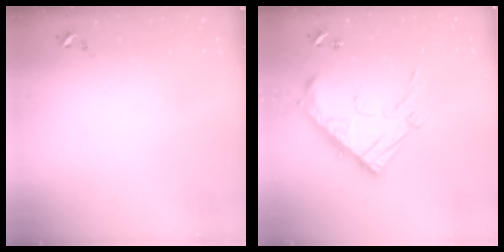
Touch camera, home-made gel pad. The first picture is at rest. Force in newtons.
{"total": 21.7, "press": 21.6, "slide": 1.9}